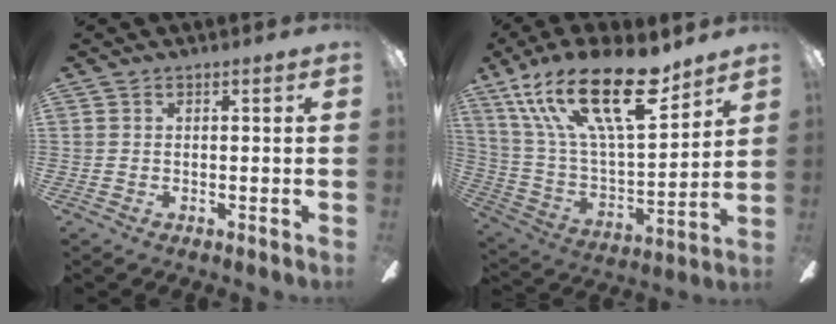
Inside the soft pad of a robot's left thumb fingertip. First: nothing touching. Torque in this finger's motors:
{"motor_torque": [0.52, 0.37, 1.58, -1.19, 0.51]}